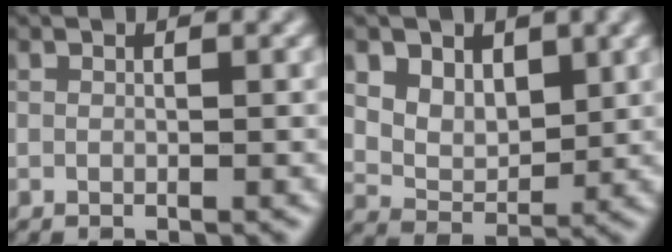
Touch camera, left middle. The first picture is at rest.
{"total": 4.6, "force": [2.4, 3.2, 2.2], "torque": [-0.058, -0.021, 0.057]}